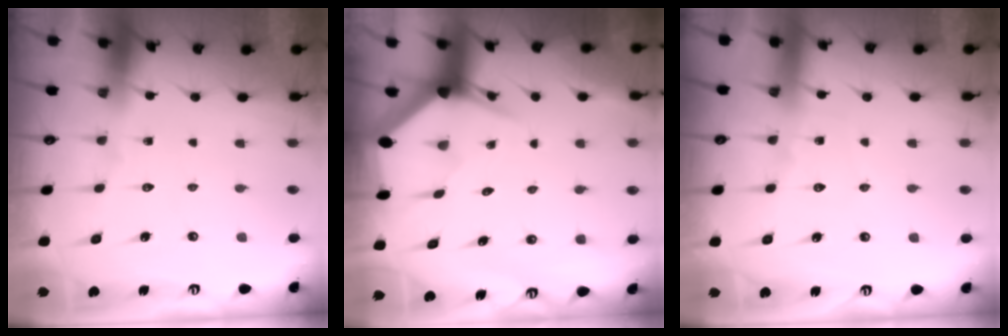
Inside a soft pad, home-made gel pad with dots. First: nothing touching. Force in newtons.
{"total": 3.8, "press": 3.8, "slide": 0.1}
{"total": 4.2, "press": 4.1, "slide": 0.5}